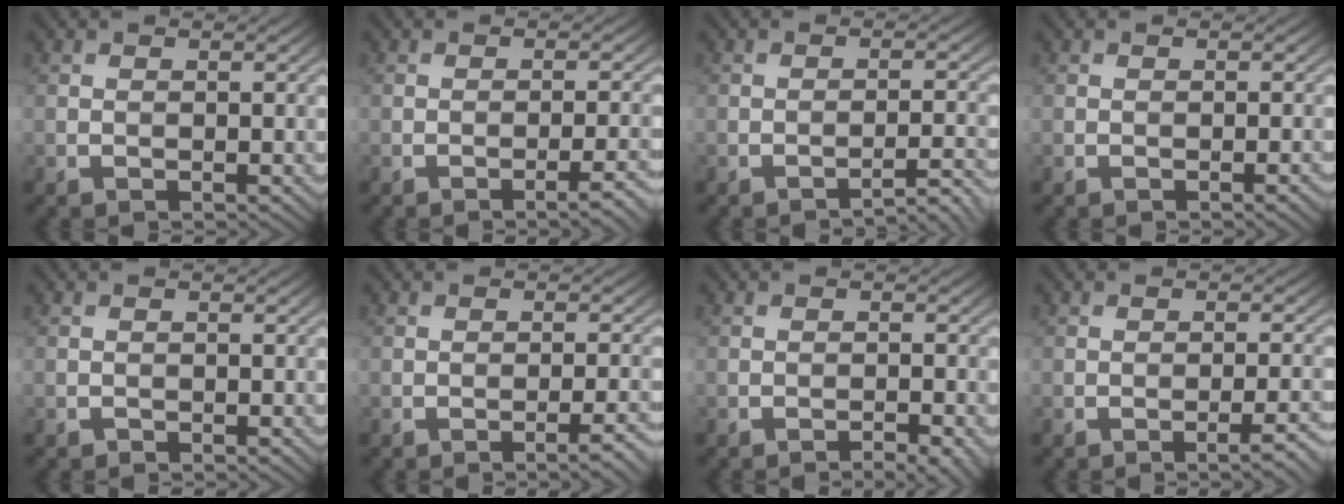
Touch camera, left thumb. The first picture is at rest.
{"total": 2.3, "force": [-1.7, -0.4, 1.5], "torque": [-0.025, 0.006, -0.025]}
{"total": 2.6, "force": [-2.4, -0.7, 0.6], "torque": [-0.007, 0.013, -0.034]}
{"total": 0.7, "force": [-0.6, -0.1, 0.4], "torque": [-0.005, 0.004, -0.012]}
{"total": 0.6, "force": [-0.6, -0.2, -0.2], "torque": [0.005, 0.001, -0.012]}
{"total": 2.3, "force": [-1.7, -0.4, 1.5], "torque": [-0.025, 0.006, -0.025]}
{"total": 2.5, "force": [-1.9, 0.3, 1.6], "torque": [-0.022, 0.006, -0.028]}
{"total": 2.5, "force": [-1.7, -0.3, 1.8], "torque": [-0.030, 0.006, -0.025]}